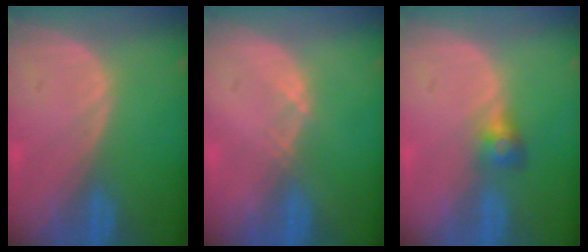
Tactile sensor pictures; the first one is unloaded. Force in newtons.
{"total": 1.0, "press": 0.8, "slide": 0.5}
{"total": 2.8, "press": 2.6, "slide": 0.9}